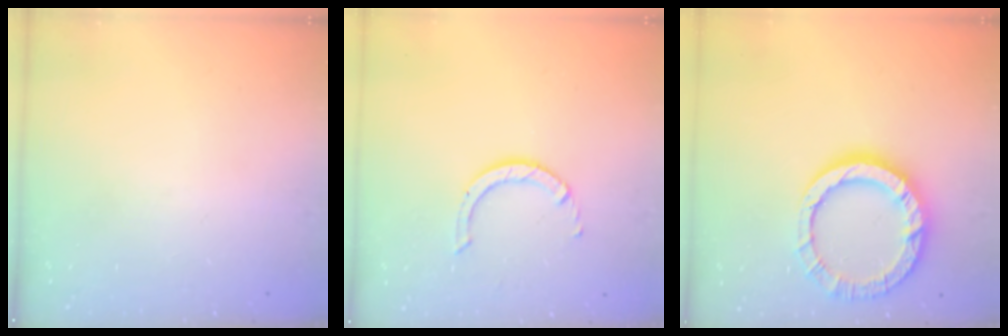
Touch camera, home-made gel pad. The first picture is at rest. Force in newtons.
{"total": 3.5, "press": 3.5, "slide": 0.3}
{"total": 14.0, "press": 13.9, "slide": 1.4}